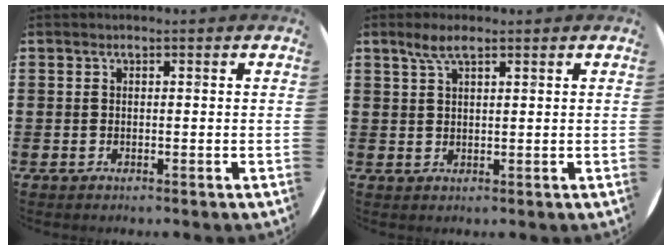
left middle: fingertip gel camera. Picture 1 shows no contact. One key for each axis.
{"total": 3.3, "fx": 2.2, "fy": 0.8, "fz": 2.3, "tx": -0.048, "ty": 0.006, "tz": 0.038}